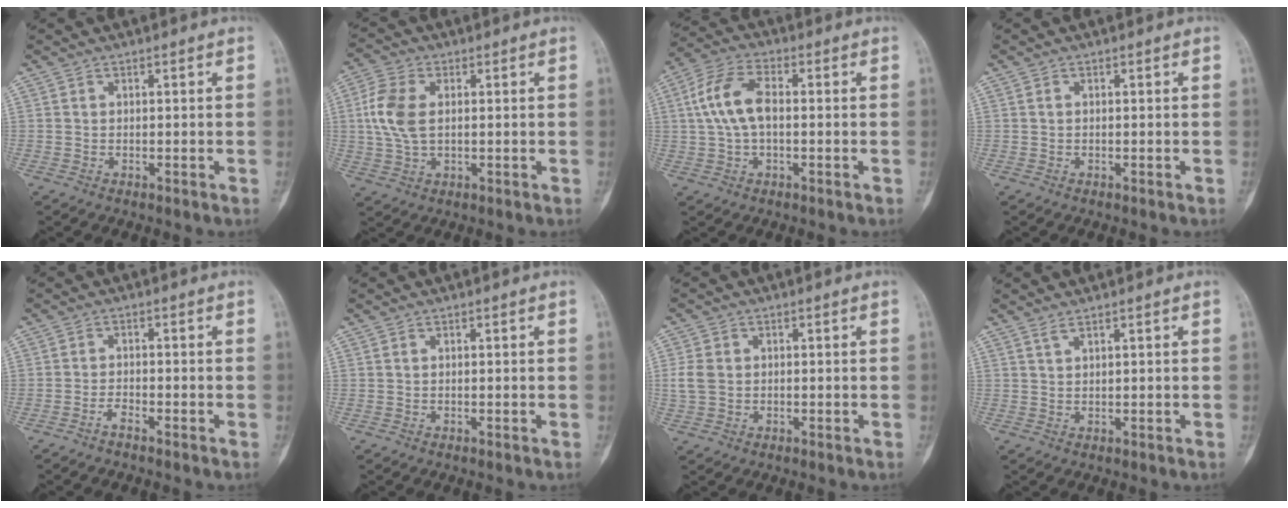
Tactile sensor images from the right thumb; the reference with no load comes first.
{"total": 8.6, "force": [1.1, 5.1, 6.8], "torque": [-0.158, 0.007, 0.023]}
{"total": 9.5, "force": [0.7, 5.0, 8.0], "torque": [-0.168, 0.027, 0.010]}
{"total": 0.0}
{"total": 2.5, "force": [-2.0, 0.5, 1.3], "torque": [-0.030, 0.015, -0.043]}
{"total": 0.0}
{"total": 4.2, "force": [0.1, 3.5, 2.4], "torque": [-0.050, 0.007, 0.003]}
{"total": 1.2, "force": [1.0, 0.0, 0.7], "torque": [-0.014, -0.004, 0.023]}